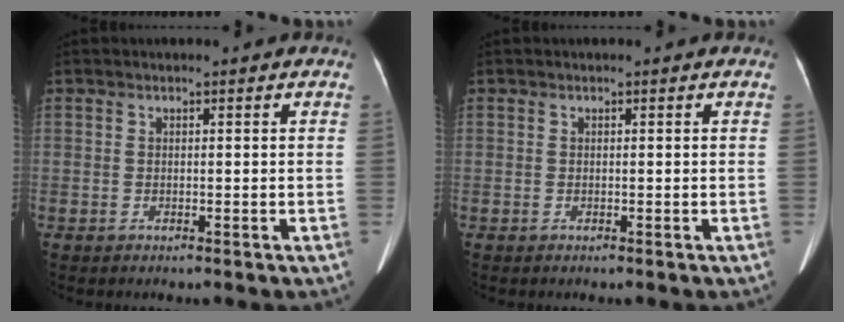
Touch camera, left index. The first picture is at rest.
{"total": 0.0}